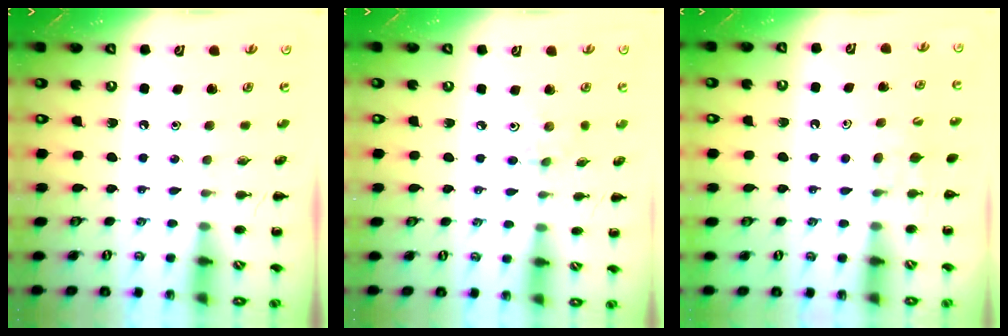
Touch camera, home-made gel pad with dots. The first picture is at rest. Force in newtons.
{"total": 2.2, "press": 2.1, "slide": 0.6}
{"total": 5.8, "press": 5.5, "slide": 1.8}